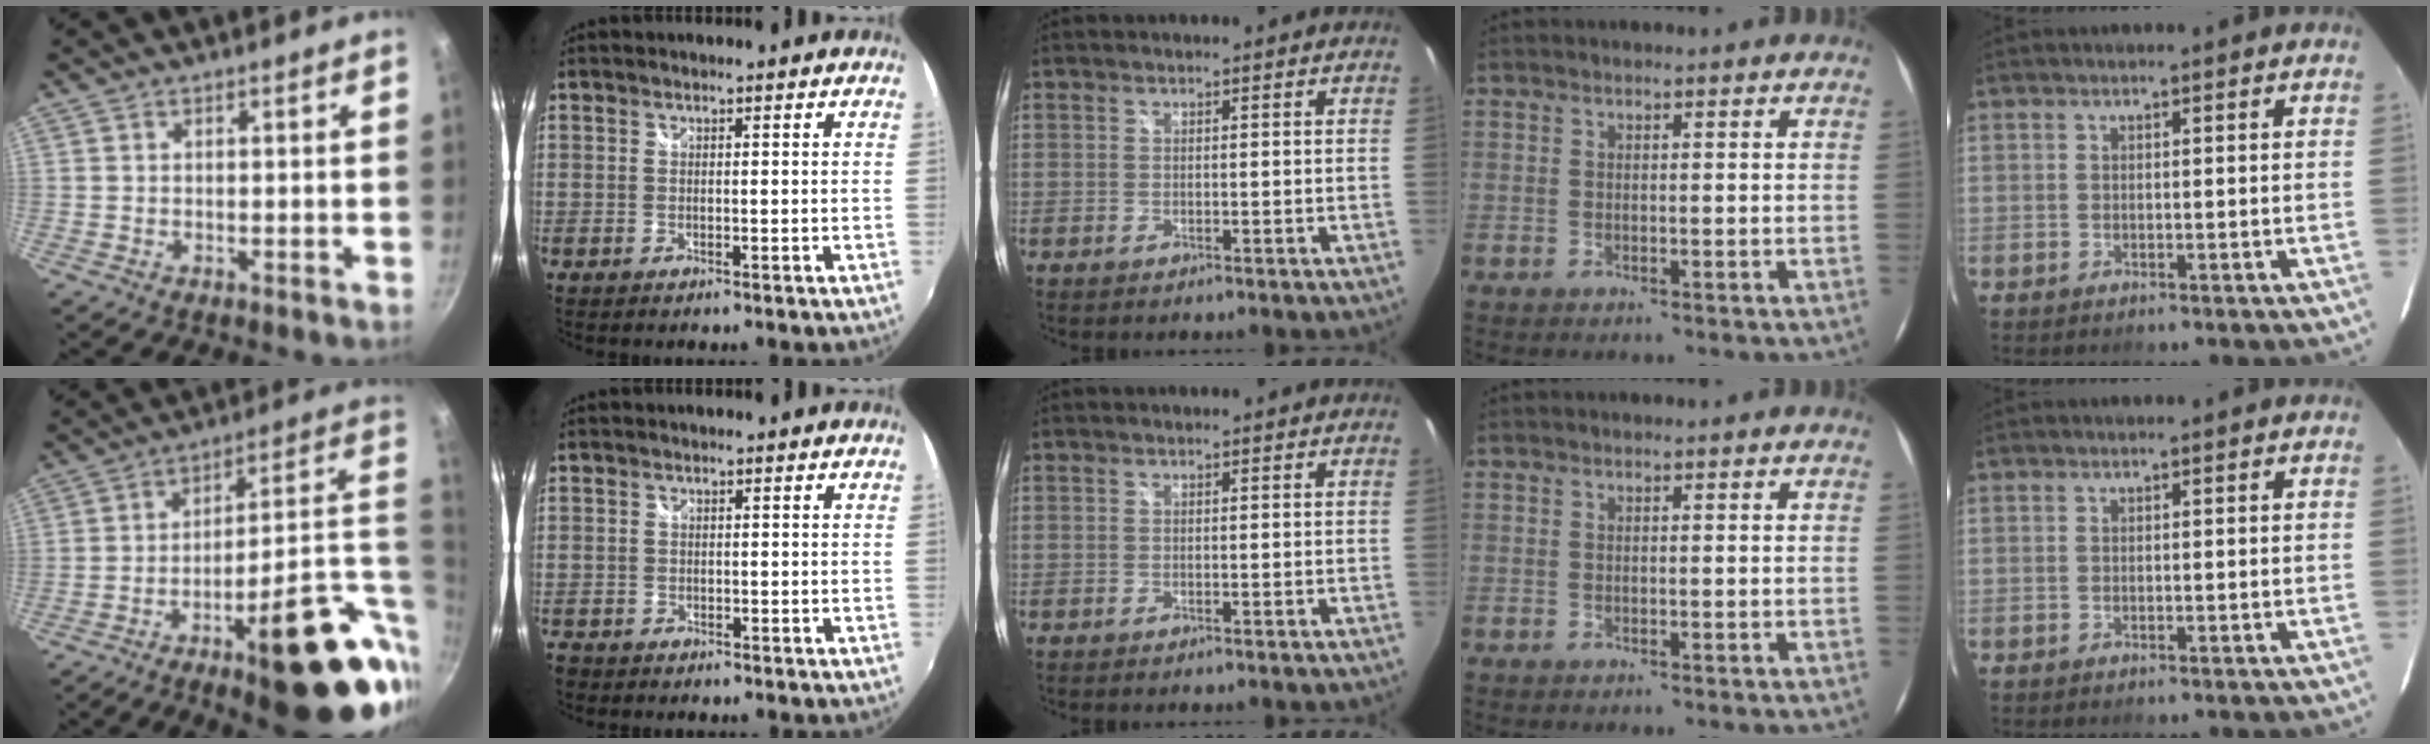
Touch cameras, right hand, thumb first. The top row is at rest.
{"thumb": {"total": 26.9, "force": [-5.5, 10.0, 24.3], "torque": [-0.297, 0.012, -0.067]}, "index": {"total": 2.1, "force": [-1.6, 1.5, 0.0], "torque": [-0.009, 0.002, -0.030]}}